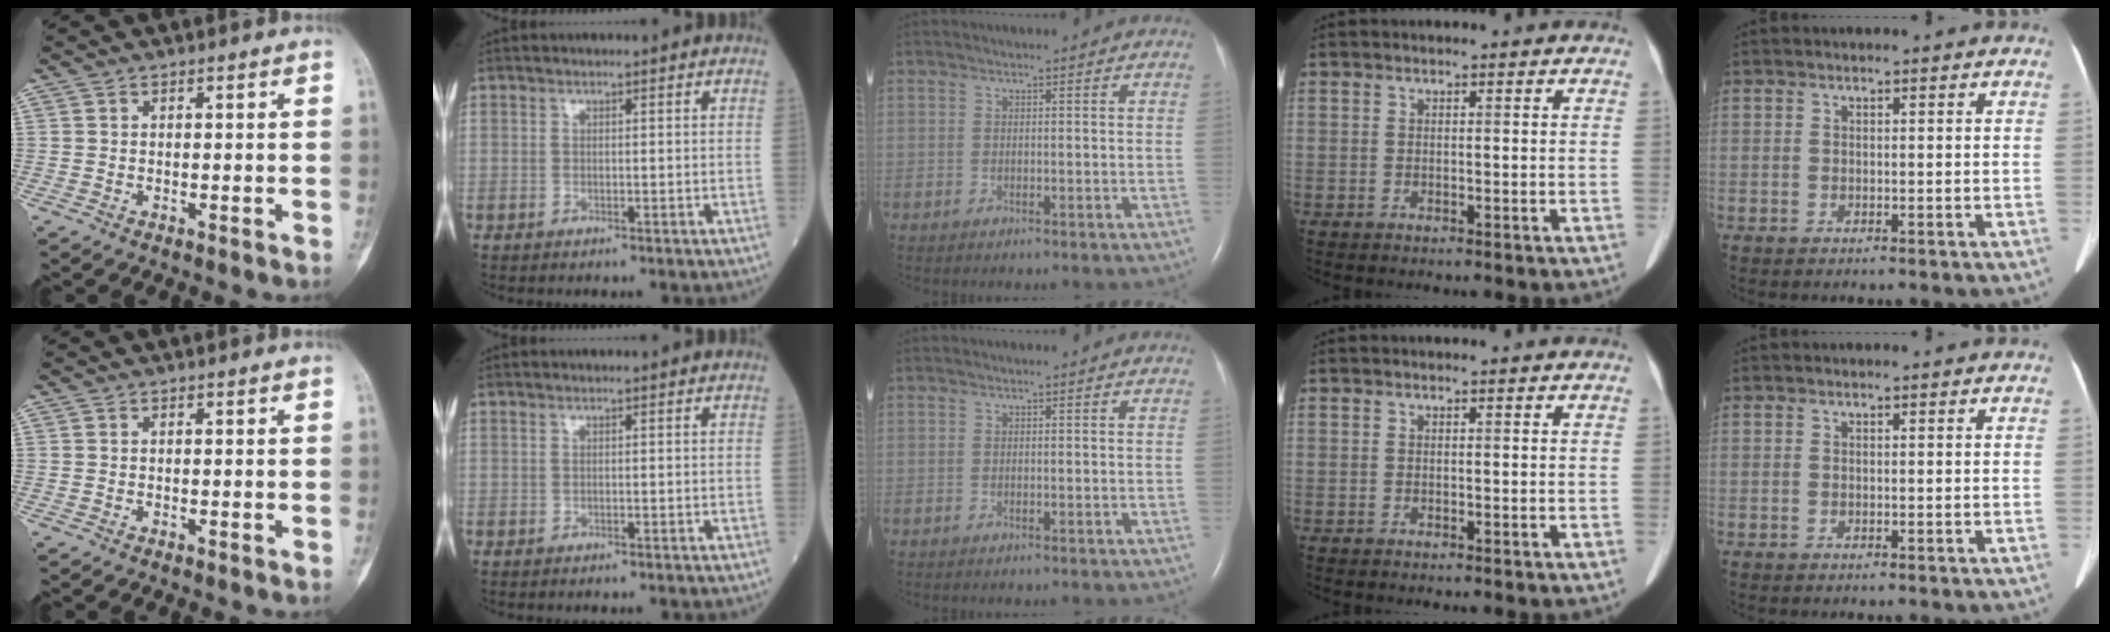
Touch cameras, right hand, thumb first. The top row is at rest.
{}